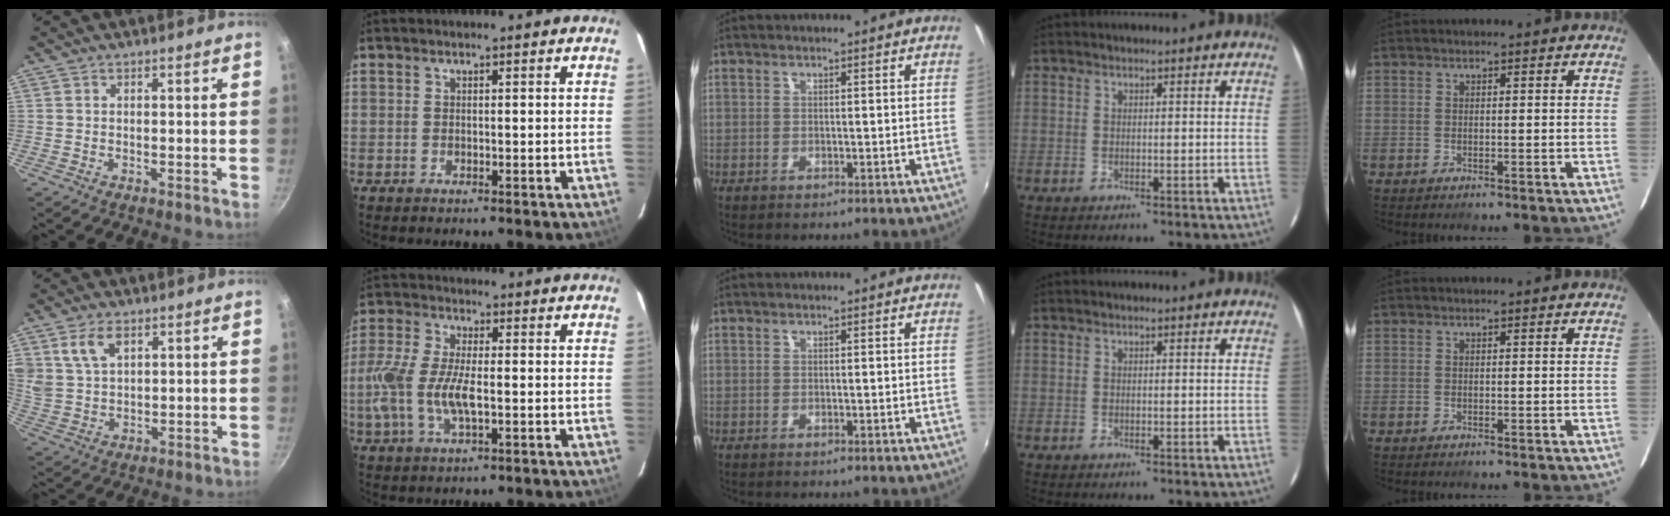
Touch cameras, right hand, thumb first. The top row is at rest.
{"thumb": {"total": 7.1, "force": [3.4, 4.3, 4.4], "torque": [-0.073, -0.012, 0.074]}, "index": {"total": 10.3, "force": [-1.8, 3.9, 9.4], "torque": [-0.211, 0.000, -0.038]}}